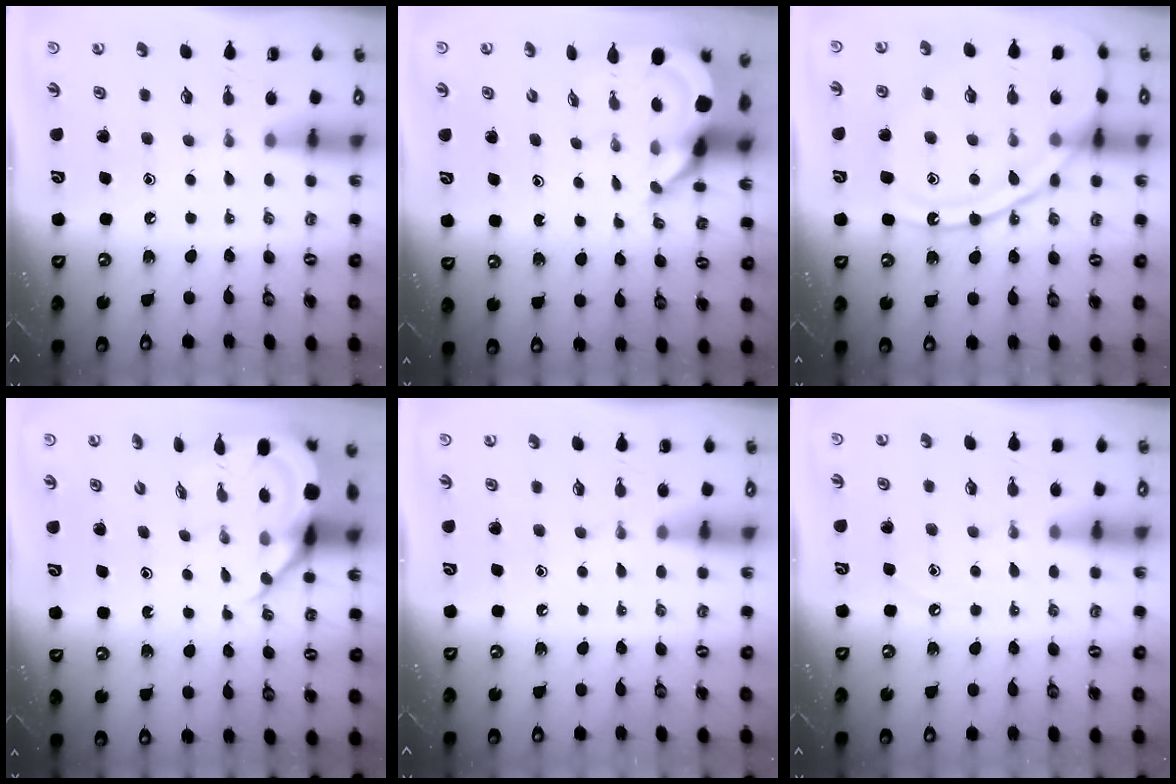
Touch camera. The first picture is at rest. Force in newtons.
{"total": 5.5, "press": 5.4, "slide": 0.8}
{"total": 16.1, "press": 16.0, "slide": 1.6}
{"total": 7.2, "press": 7.1, "slide": 0.9}
{"total": 0.0}
{"total": 2.7, "press": 2.7, "slide": 0.5}